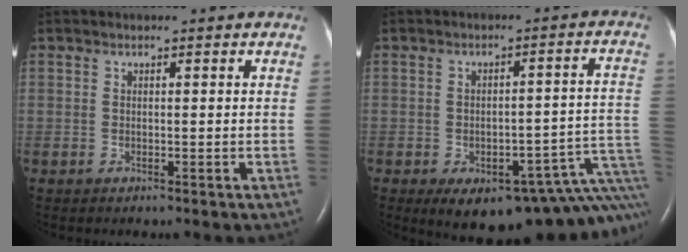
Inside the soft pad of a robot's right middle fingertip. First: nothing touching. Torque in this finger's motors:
{"motor_torque": [1.07, -1.07, 0.23, 0.07]}